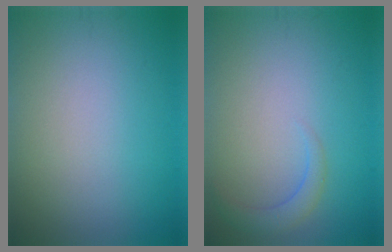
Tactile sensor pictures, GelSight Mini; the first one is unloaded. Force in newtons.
{"total": 1.7, "press": 1.7, "slide": 0.3}